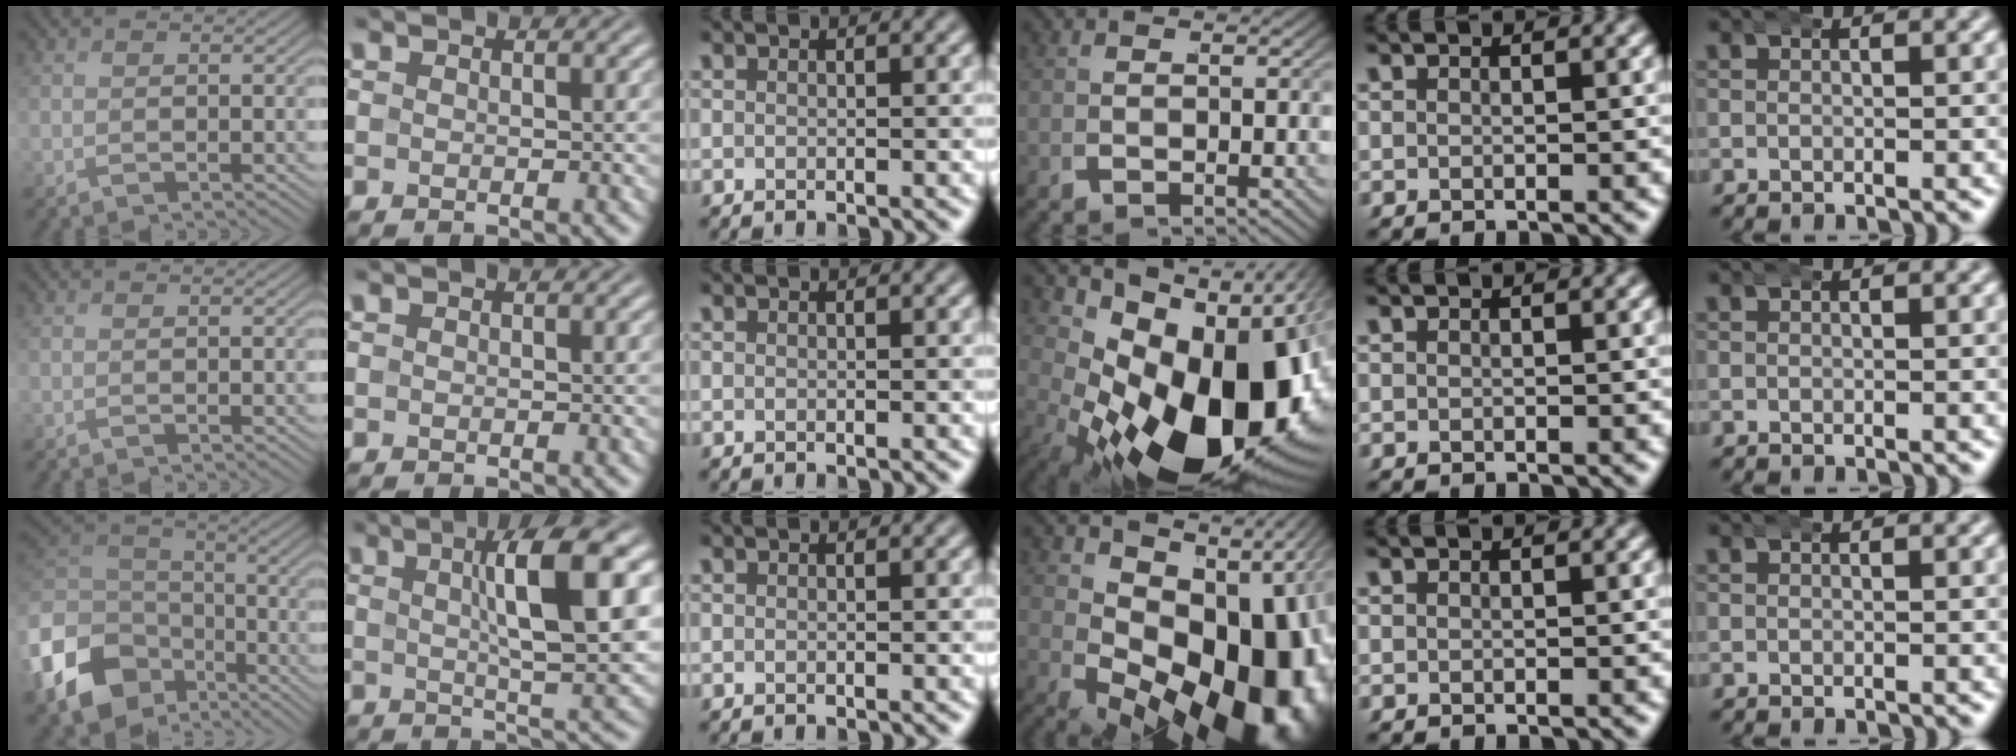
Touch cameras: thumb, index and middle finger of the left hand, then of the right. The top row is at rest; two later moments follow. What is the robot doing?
{"motion": "wrap", "object": "bandana"}